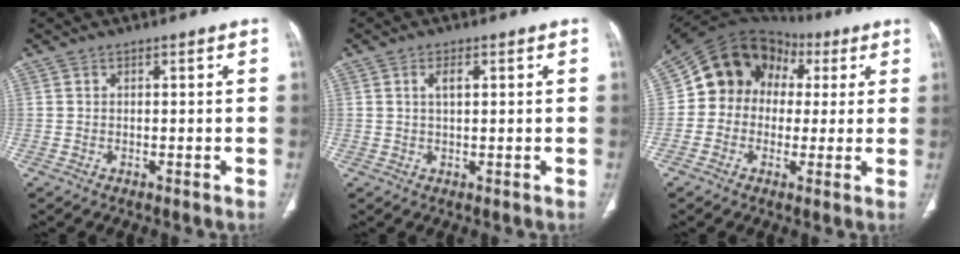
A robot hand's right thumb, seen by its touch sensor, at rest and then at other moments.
{"total": 2.4, "force": [0.8, 1.0, 2.1], "torque": [-0.040, 0.001, 0.014]}
{"total": 14.7, "force": [2.6, 12.7, 6.9], "torque": [-0.084, 0.042, 0.041]}